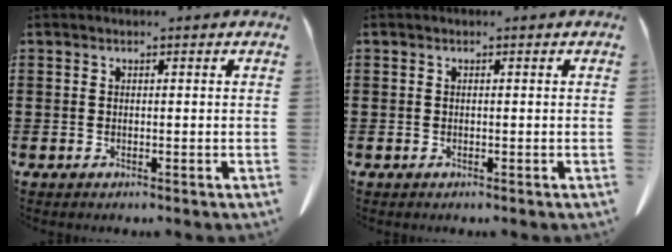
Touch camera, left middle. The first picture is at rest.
{"total": 0.0}